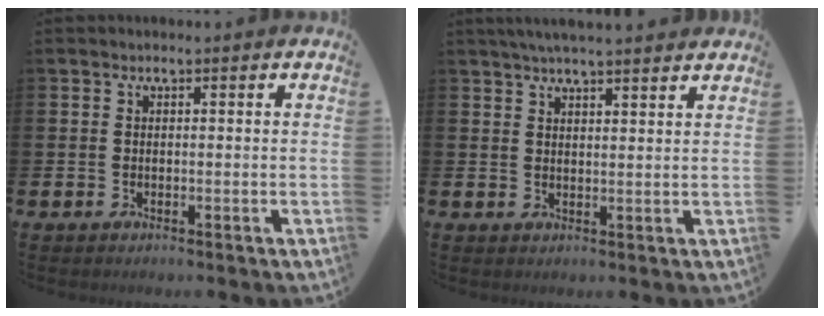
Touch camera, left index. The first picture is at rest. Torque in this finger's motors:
{"motor_torque": [0.75, -0.77, 0.83, 0.19]}